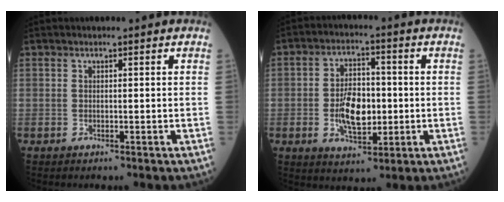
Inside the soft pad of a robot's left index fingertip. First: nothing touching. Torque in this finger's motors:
{"motor_torque": [0.30, 0.26, 0.50, 0.10]}